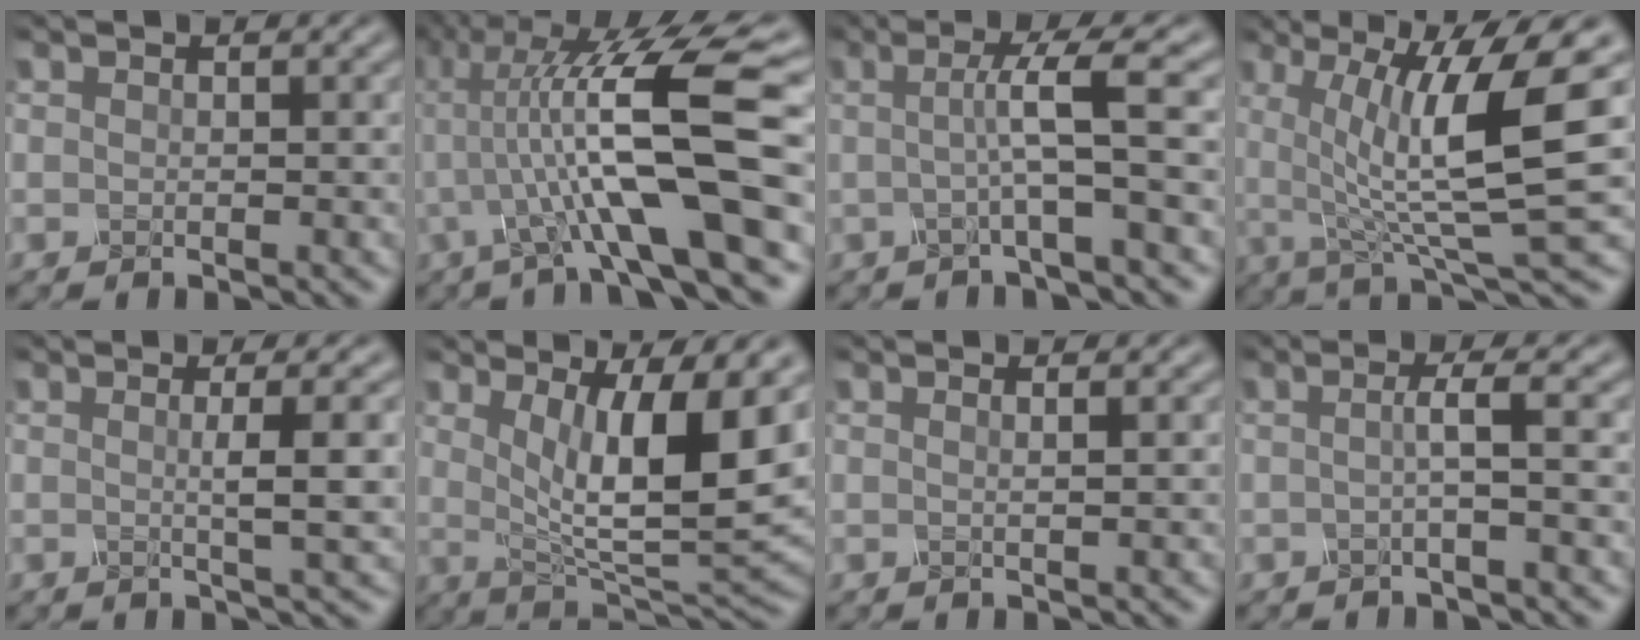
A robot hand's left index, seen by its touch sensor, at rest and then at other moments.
{"total": 13.6, "force": [-0.6, 2.2, 13.4], "torque": [-0.237, 0.028, -0.002]}
{"total": 4.3, "force": [-0.1, 0.2, 4.3], "torque": [-0.075, 0.001, -0.003]}
{"total": 10.6, "force": [1.5, 2.0, 10.3], "torque": [-0.182, -0.003, 0.034]}
{"total": 4.2, "force": [0.3, 0.6, 4.1], "torque": [-0.060, 0.004, 0.007]}
{"total": 10.8, "force": [2.3, 2.8, 10.1], "torque": [-0.156, -0.012, 0.045]}
{"total": 2.2, "force": [1.1, 1.0, 1.6], "torque": [-0.005, 0.011, -0.014]}
{"total": 2.2, "force": [-0.3, 0.3, 2.2], "torque": [-0.039, -0.002, -0.010]}